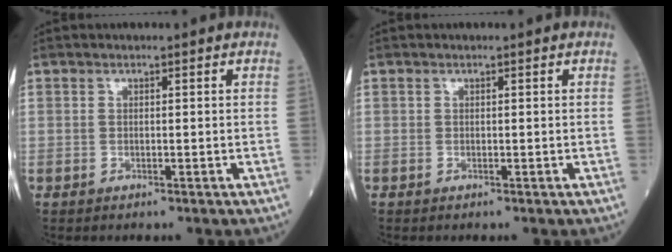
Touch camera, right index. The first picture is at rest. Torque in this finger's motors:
{"motor_torque": [0.01, -0.05, 0.02, 0.01]}